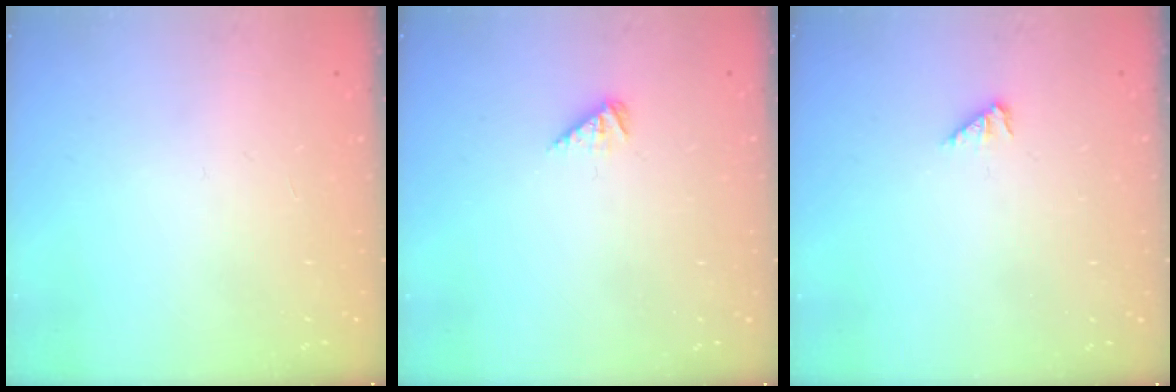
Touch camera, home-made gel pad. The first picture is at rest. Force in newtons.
{"total": 2.2, "press": 2.2, "slide": 0.4}
{"total": 2.2, "press": 2.1, "slide": 0.5}